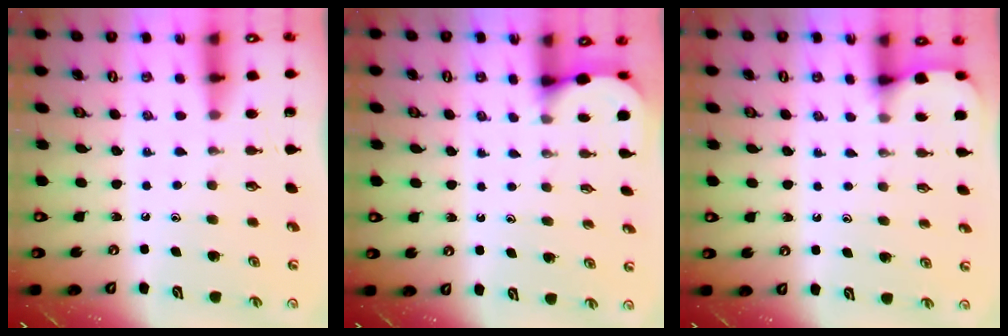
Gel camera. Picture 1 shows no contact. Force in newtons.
{"total": 2.6, "press": 2.6, "slide": 0.2}
{"total": 3.0, "press": 2.9, "slide": 0.3}